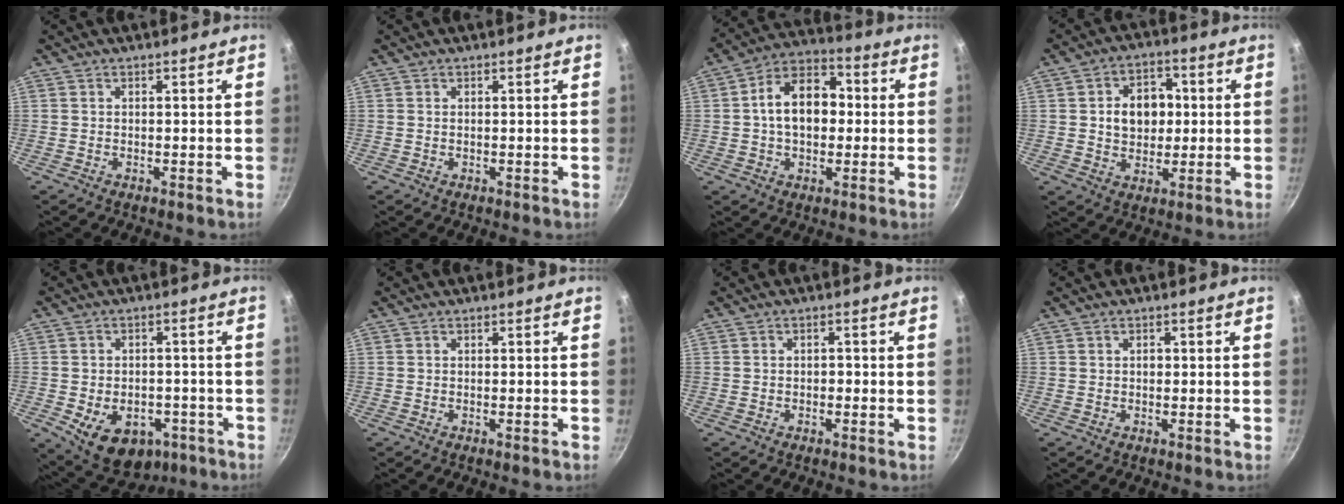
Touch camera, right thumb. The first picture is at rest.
{"total": 0.0}
{"total": 13.2, "force": [0.5, 9.1, 9.6], "torque": [-0.117, 0.033, -0.007]}
{"total": 10.0, "force": [1.1, 7.6, 6.4], "torque": [-0.060, 0.007, 0.015]}
{"total": 13.2, "force": [-5.0, 9.3, 7.9], "torque": [-0.090, 0.014, -0.053]}
{"total": 0.0}
{"total": 1.1, "force": [-0.5, 0.9, 0.6], "torque": [-0.006, 0.006, -0.008]}
{"total": 0.9, "force": [0.1, 0.7, 0.6], "torque": [-0.006, 0.004, 0.002]}